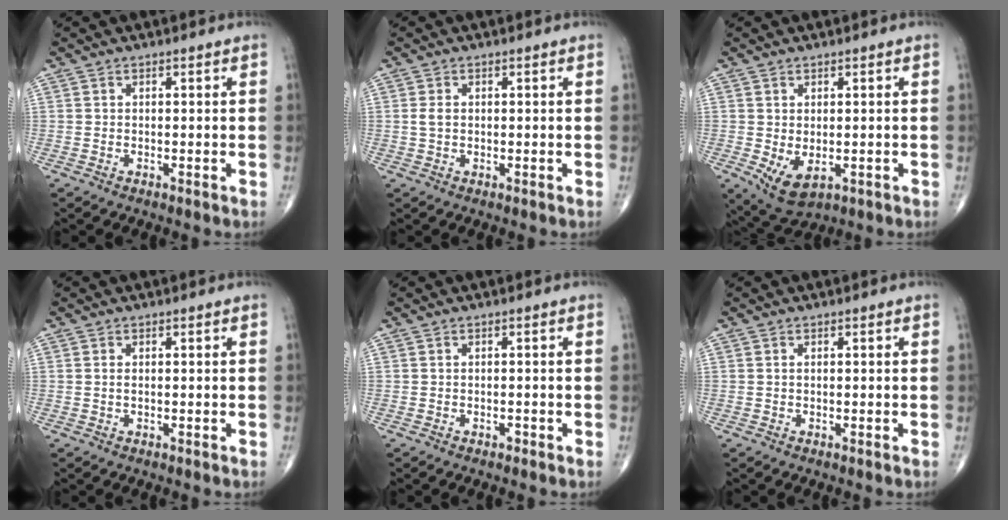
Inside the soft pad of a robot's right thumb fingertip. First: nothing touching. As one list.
[{"total": 1.8, "force": [0.1, 1.2, 1.3], "torque": [-0.028, 0.003, 0.002]}, {"total": 5.9, "force": [-1.1, 3.3, 4.7], "torque": [-0.075, -0.008, -0.003]}, {"total": 0.5, "force": [0.0, 0.2, 0.4], "torque": [-0.014, 0.001, 0.003]}, {"total": 0.6, "force": [-0.4, 0.3, 0.2], "torque": [-0.002, 0.000, -0.010]}, {"total": 0.0}]